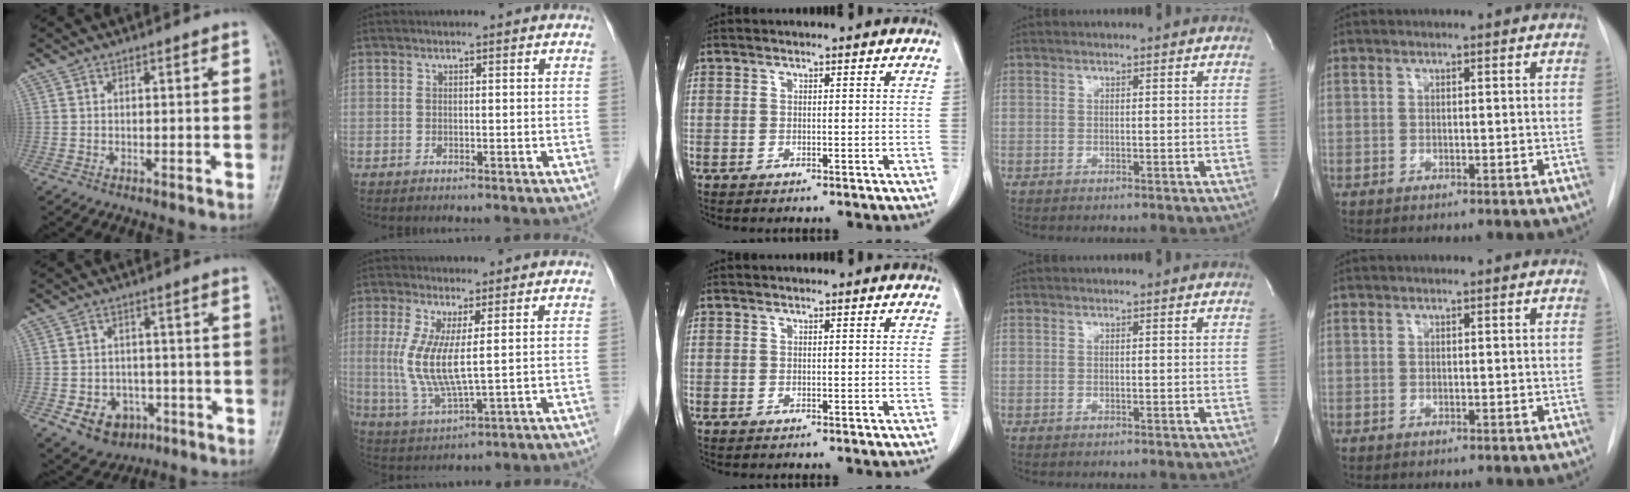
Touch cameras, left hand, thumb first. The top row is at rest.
{"thumb": {"total": 8.9, "force": [-3.8, 7.1, 3.8], "torque": [-0.042, 0.026, -0.046]}, "index": {"total": 8.1, "force": [1.2, 1.2, 8.0], "torque": [-0.185, -0.014, 0.028]}}